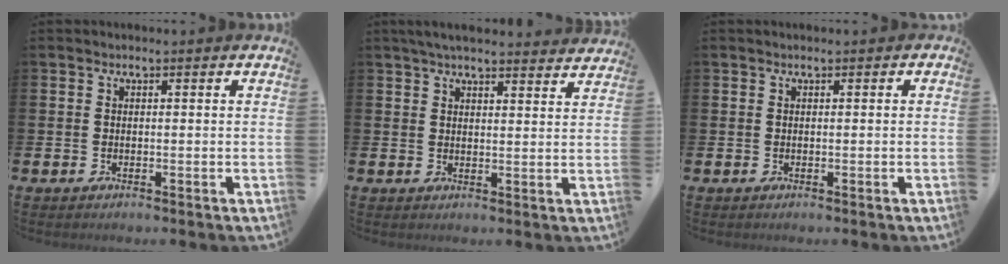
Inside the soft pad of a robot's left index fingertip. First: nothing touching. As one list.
[{"total": 4.6, "force": [4.3, 0.6, 1.4], "torque": [-0.030, -0.015, 0.079]}, {"total": 0.0}]